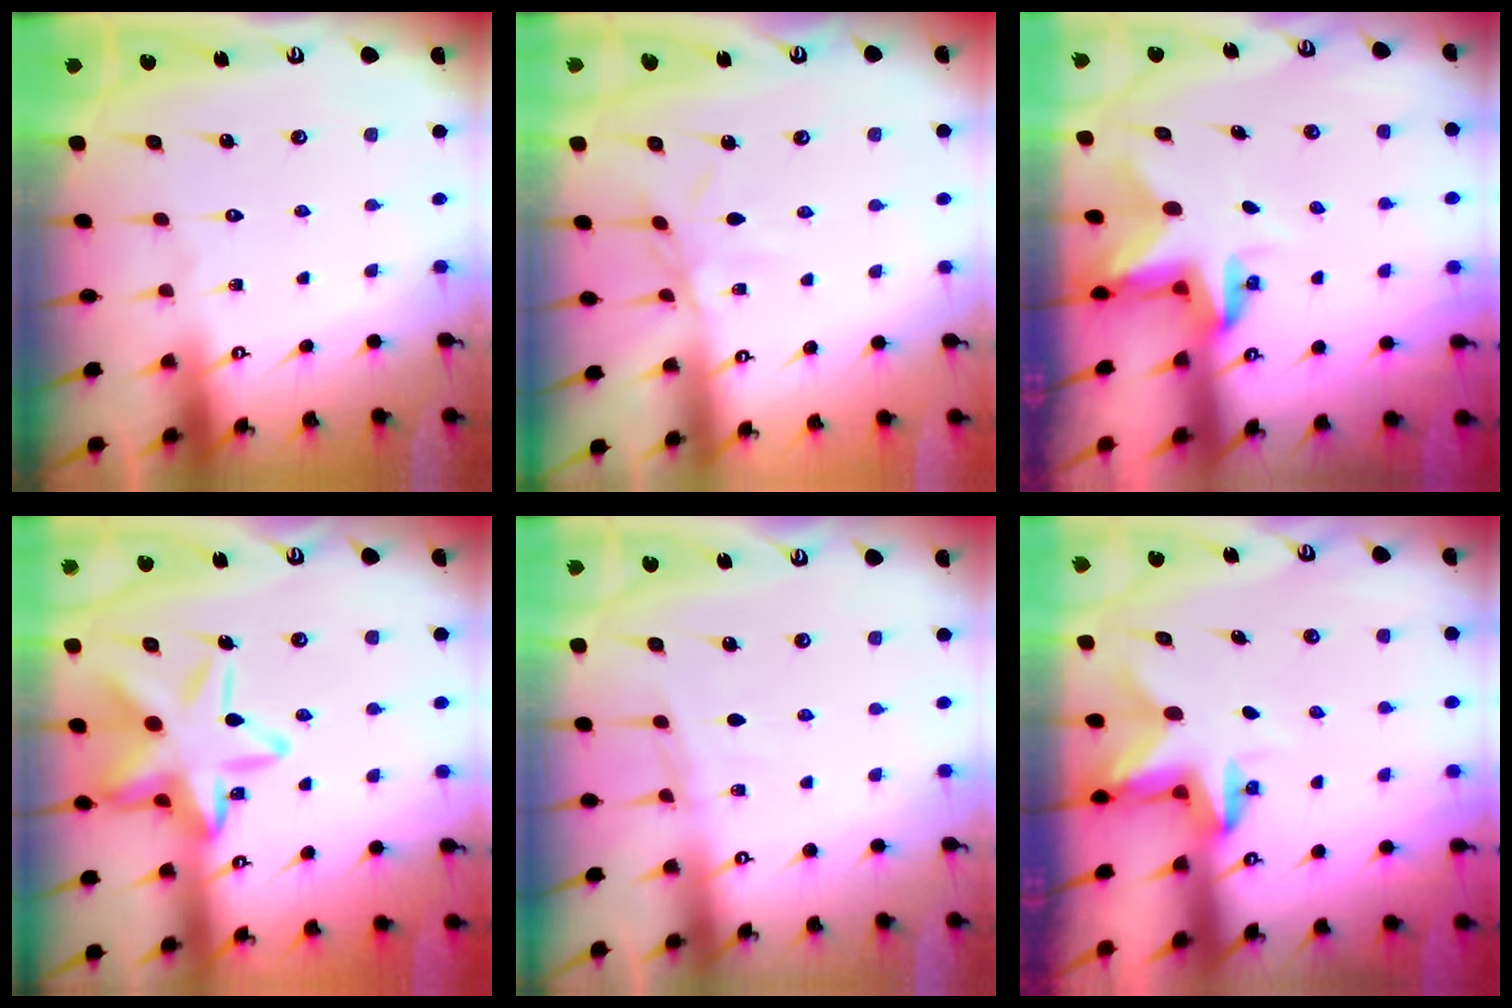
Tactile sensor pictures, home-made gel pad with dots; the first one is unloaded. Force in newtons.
{"total": 5.6, "press": 5.5, "slide": 0.7}
{"total": 3.1, "press": 3.1, "slide": 0.4}
{"total": 19.7, "press": 19.6, "slide": 1.4}
{"total": 5.3, "press": 5.3, "slide": 0.5}
{"total": 2.8, "press": 2.8, "slide": 0.5}